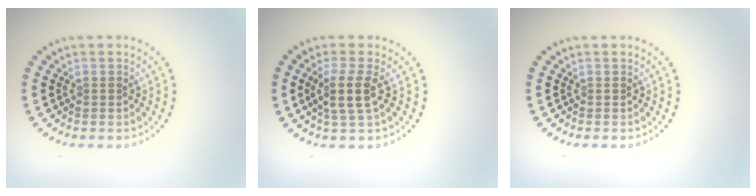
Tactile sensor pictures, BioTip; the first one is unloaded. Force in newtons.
{"total": 2.8, "press": 2.4, "slide": 1.5}
{"total": 0.0}